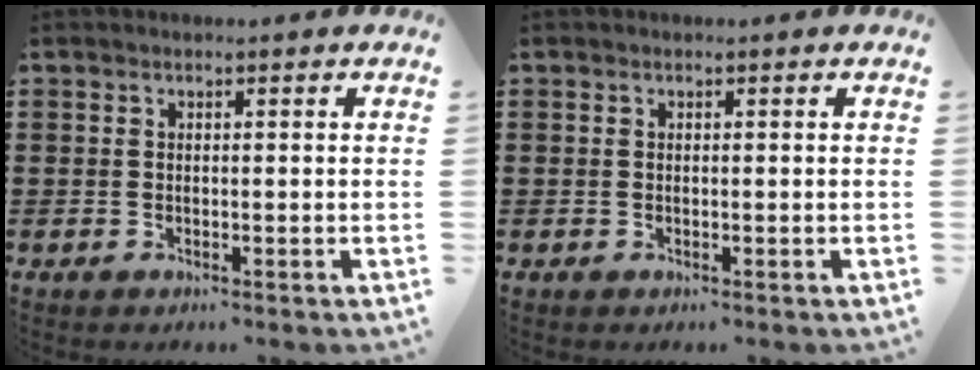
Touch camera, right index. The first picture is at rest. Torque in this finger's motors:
{"motor_torque": [-0.81, 1.33, 0.00, 0.00]}